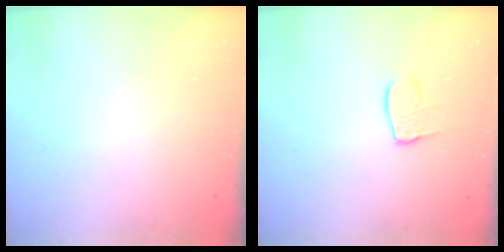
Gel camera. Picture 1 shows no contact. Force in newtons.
{"total": 7.0, "press": 7.0, "slide": 0.6}